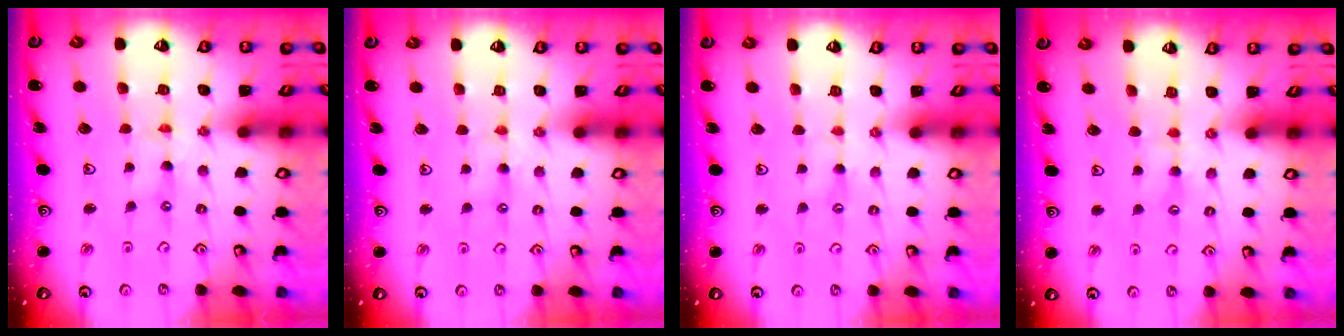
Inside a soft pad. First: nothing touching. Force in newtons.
{"total": 3.0, "press": 2.9, "slide": 0.5}
{"total": 2.0, "press": 2.0, "slide": 0.3}
{"total": 2.4, "press": 2.4, "slide": 0.3}